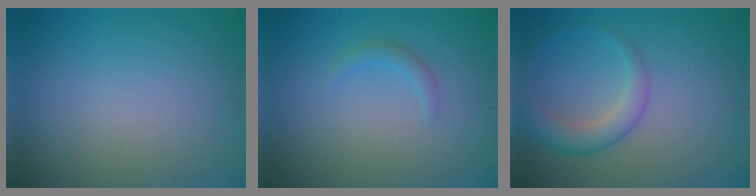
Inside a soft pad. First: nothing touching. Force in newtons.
{"total": 1.2, "press": 1.2, "slide": 0.1}
{"total": 2.9, "press": 2.8, "slide": 0.1}